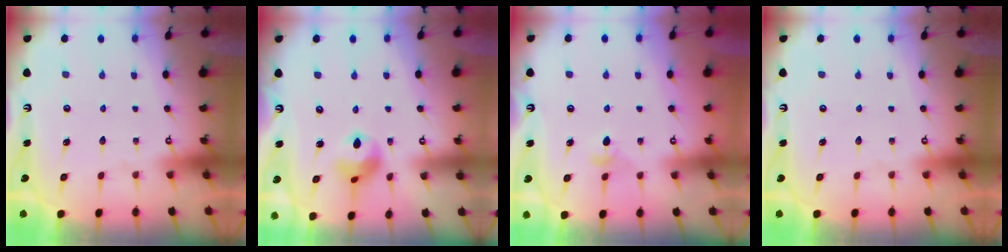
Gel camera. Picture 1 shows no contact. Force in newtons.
{"total": 9.4, "press": 9.4, "slide": 0.5}
{"total": 2.8, "press": 2.7, "slide": 0.4}
{"total": 0.0}